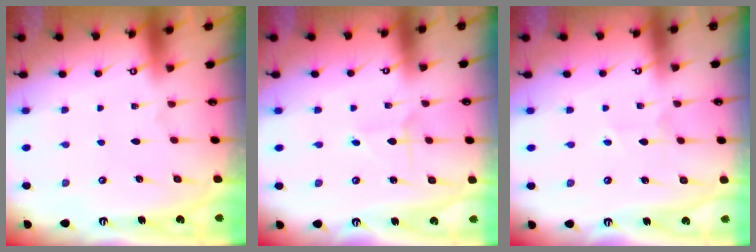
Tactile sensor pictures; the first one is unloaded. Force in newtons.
{"total": 1.8, "press": 1.8, "slide": 0.2}
{"total": 2.5, "press": 2.4, "slide": 0.6}